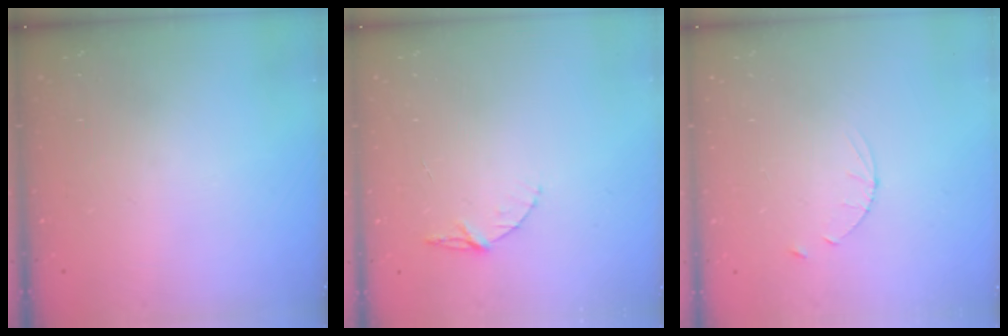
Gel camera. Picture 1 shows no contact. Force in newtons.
{"total": 5.2, "press": 5.1, "slide": 0.5}
{"total": 3.0, "press": 2.9, "slide": 0.4}